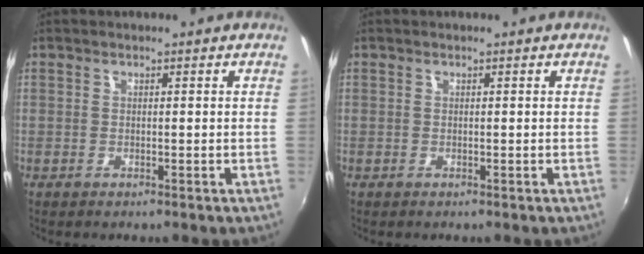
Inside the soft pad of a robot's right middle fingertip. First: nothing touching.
{"total": 0.0}